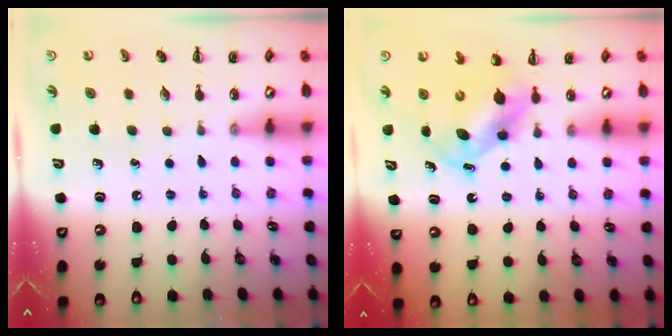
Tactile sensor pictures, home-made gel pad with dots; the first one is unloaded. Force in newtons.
{"total": 5.7, "press": 5.7, "slide": 0.8}